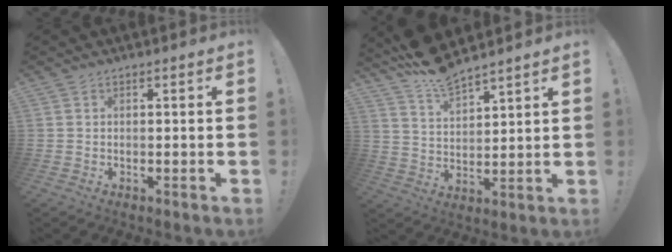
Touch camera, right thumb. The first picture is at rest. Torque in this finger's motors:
{"motor_torque": [-0.20, 1.64, 0.04, 0.17, 0.03]}